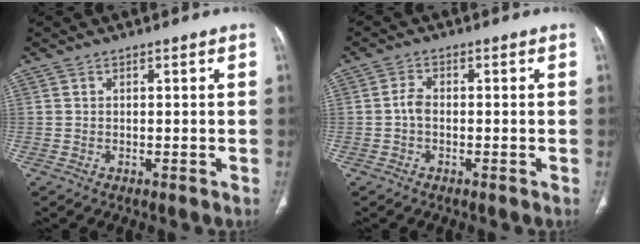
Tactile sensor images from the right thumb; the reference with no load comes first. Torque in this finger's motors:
{"motor_torque": [0.75, 0.72, 0.35, -0.12, 0.00]}